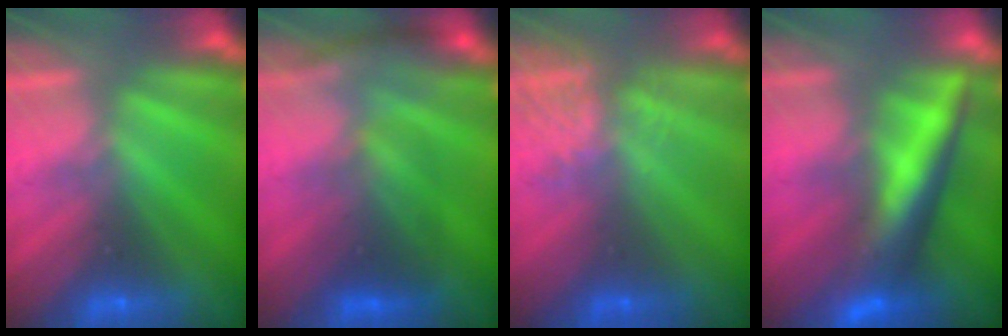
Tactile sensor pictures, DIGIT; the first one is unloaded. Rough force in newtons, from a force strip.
{"total": 2.8}
{"total": 3.7}
{"total": 6.1}